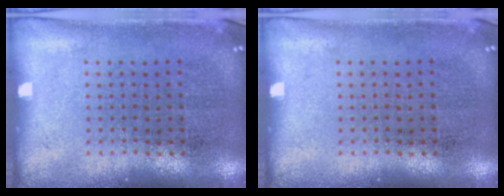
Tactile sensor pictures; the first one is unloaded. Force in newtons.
{"total": 0.0}